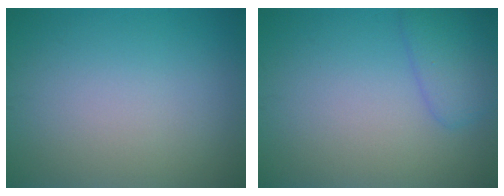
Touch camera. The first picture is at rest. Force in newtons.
{"total": 2.7, "press": 2.7, "slide": 0.2}